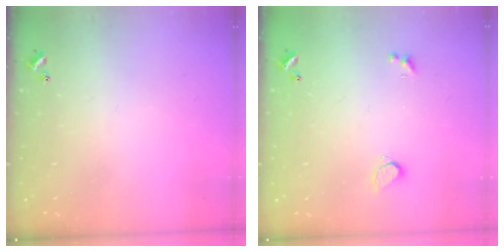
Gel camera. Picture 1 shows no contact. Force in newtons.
{"total": 0.6, "press": 0.5, "slide": 0.4}